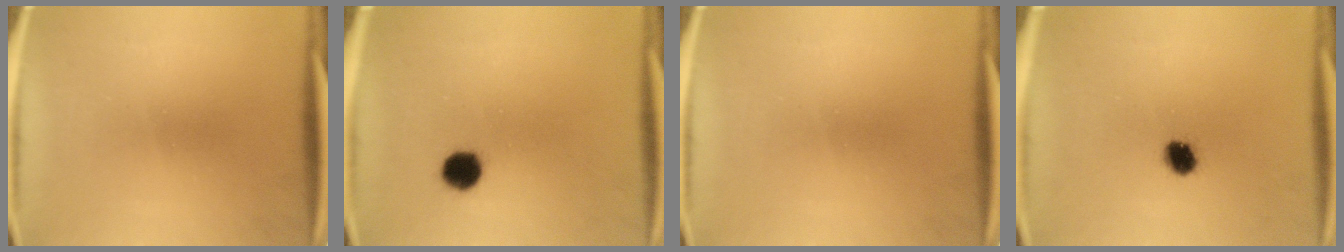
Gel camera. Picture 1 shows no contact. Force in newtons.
{"total": 5.3}
{"total": 0.0}
{"total": 4.5}